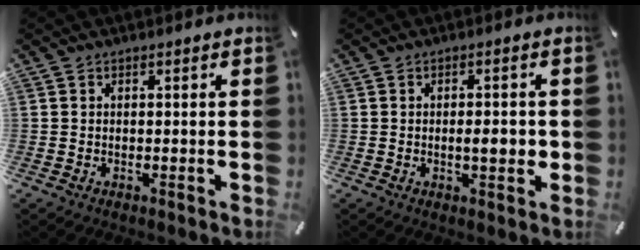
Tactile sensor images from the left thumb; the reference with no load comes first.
{"total": 4.8, "force": [-0.4, 1.5, 4.6], "torque": [-0.070, 0.001, -0.010]}